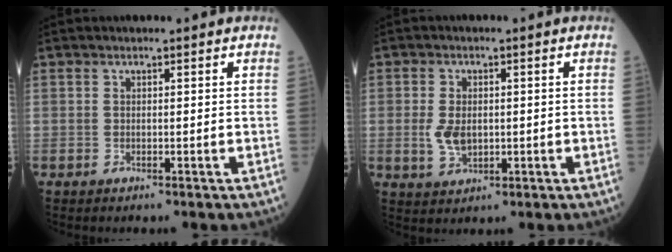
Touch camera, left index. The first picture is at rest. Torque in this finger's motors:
{"motor_torque": [0.50, -0.41, 0.09, 0.01]}